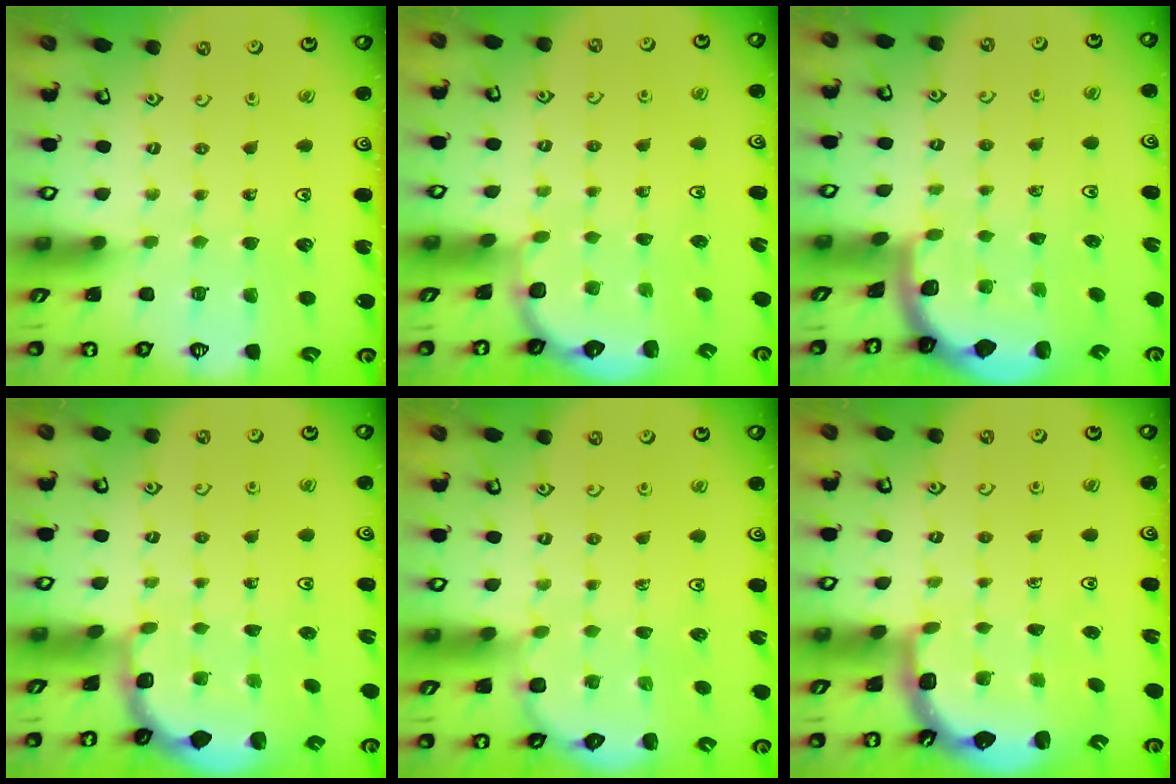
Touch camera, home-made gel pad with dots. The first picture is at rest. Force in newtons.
{"total": 2.2, "press": 1.1, "slide": 1.9}
{"total": 1.4, "press": 1.4, "slide": 0.1}
{"total": 2.0, "press": 1.8, "slide": 0.7}
{"total": 2.2, "press": 2.2, "slide": 0.3}
{"total": 2.6, "press": 2.2, "slide": 1.3}